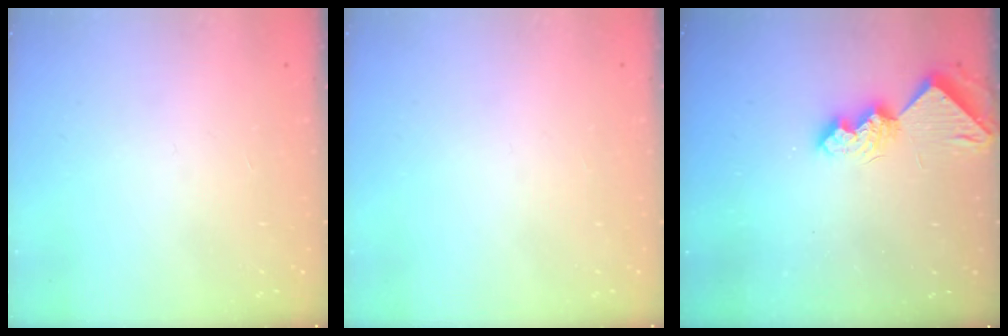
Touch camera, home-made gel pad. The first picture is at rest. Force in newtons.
{"total": 0.0}
{"total": 9.5, "press": 9.5, "slide": 0.9}